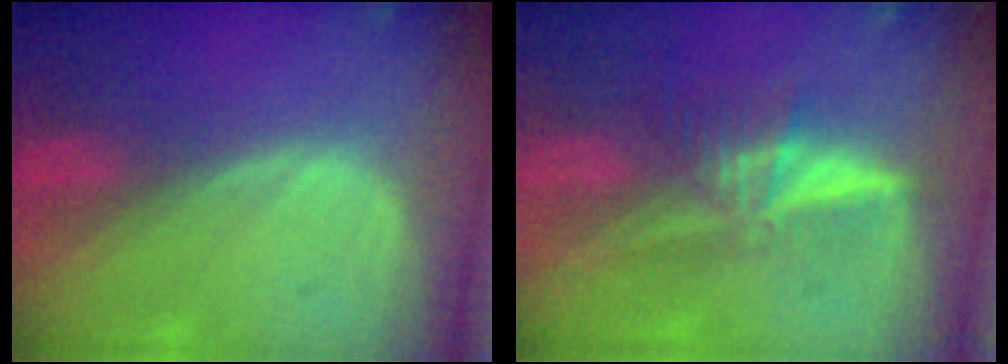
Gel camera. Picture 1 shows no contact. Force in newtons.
{"total": 5.3, "press": 5.2, "slide": 1.2}